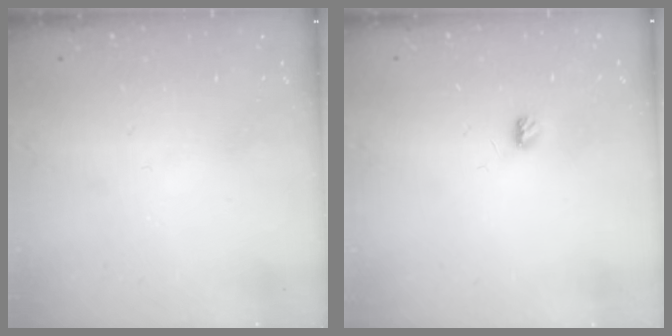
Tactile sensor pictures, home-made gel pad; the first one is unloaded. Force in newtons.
{"total": 3.3, "press": 3.3, "slide": 0.4}